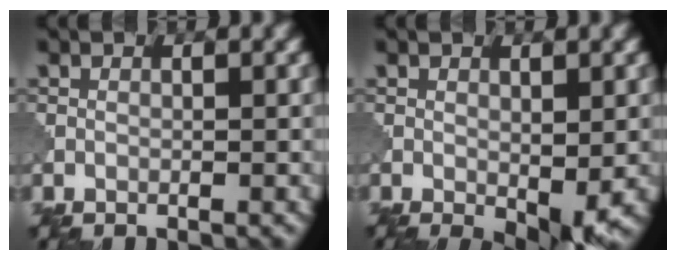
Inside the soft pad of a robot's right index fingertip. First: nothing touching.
{"total": 3.5, "force": [-0.9, 1.3, 3.1], "torque": [-0.051, -0.013, -0.009]}